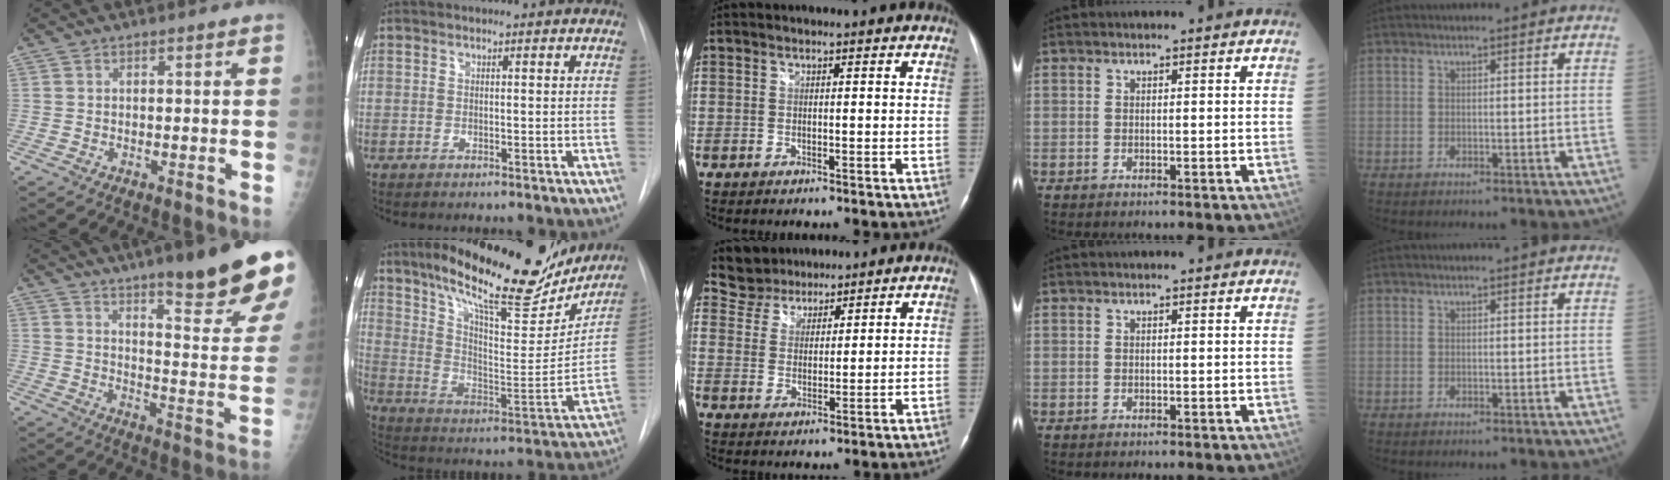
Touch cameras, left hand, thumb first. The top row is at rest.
{"thumb": {"total": 22.2, "force": [15.2, 2.9, 15.9], "torque": [-0.195, -0.083, 0.210]}, "index": {"total": 26.1, "force": [20.5, 7.2, 14.5], "torque": [-0.227, -0.017, 0.297]}, "middle": {"total": 6.0, "force": [5.4, 2.5, -0.7], "torque": [0.005, 0.014, 0.102]}}